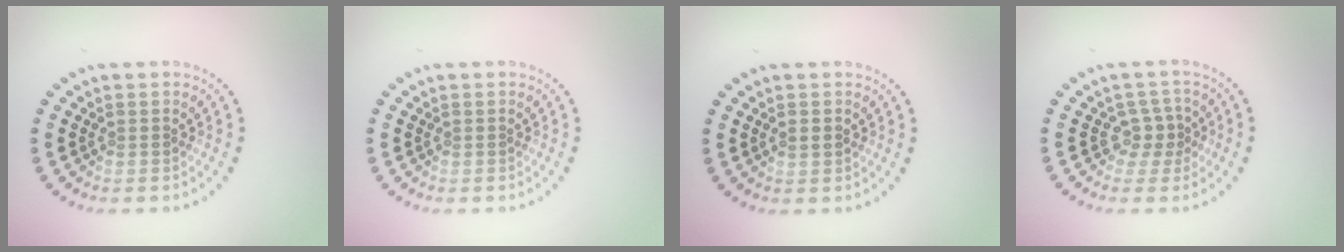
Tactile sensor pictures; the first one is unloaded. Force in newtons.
{"total": 0.0}
{"total": 1.2, "press": 1.2, "slide": 0.2}
{"total": 1.8, "press": 1.4, "slide": 1.0}